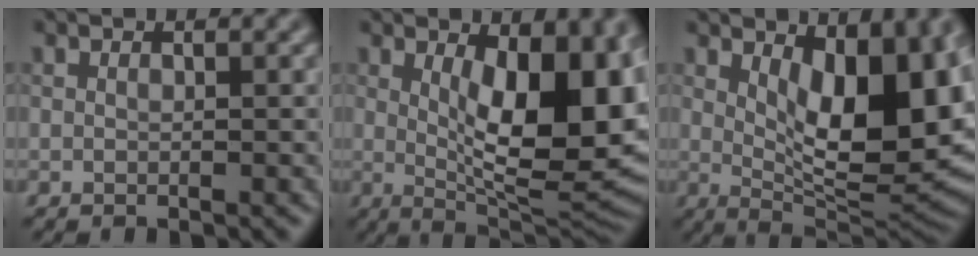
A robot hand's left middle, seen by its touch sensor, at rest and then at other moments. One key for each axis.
{"total": 12.1, "fx": 1.9, "fy": 4.7, "fz": 11.0, "tx": -0.137, "ty": -0.011, "tz": 0.031}
{"total": 10.8, "fx": 2.2, "fy": 4.5, "fz": 9.5, "tx": -0.134, "ty": -0.011, "tz": 0.042}